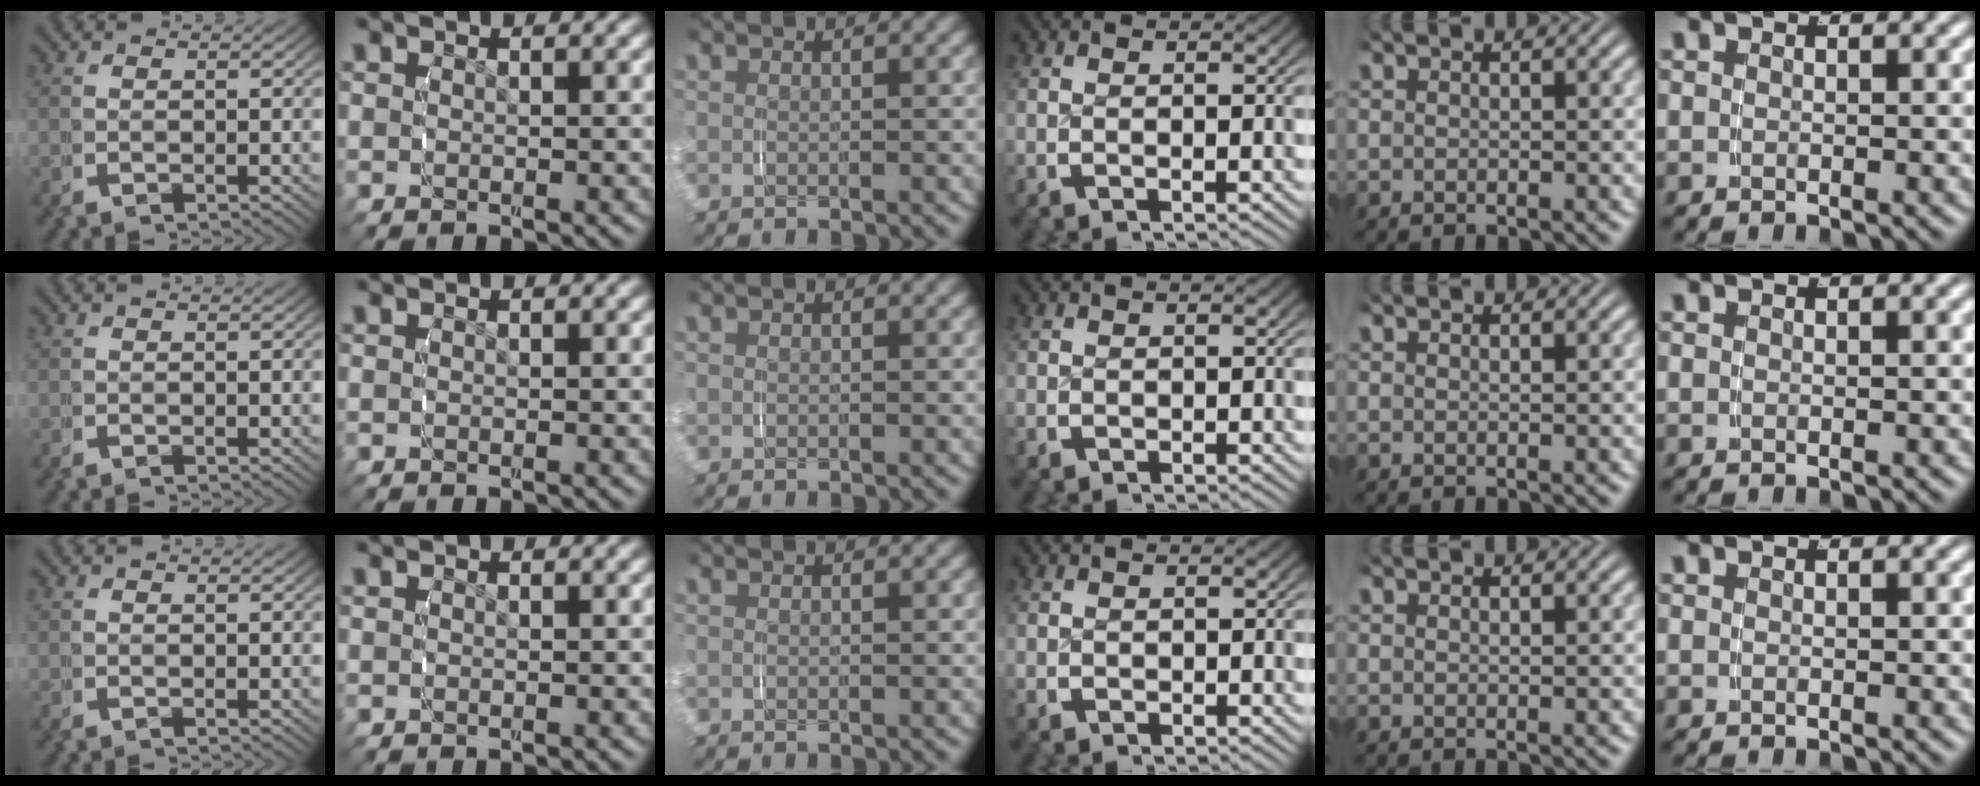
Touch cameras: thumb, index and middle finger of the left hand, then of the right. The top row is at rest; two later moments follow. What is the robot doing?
{"motion": "grasp_and_lifting", "object": "fork"}